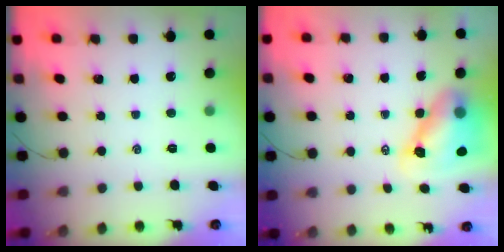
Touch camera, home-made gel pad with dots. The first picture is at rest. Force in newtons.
{"total": 9.0, "press": 8.6, "slide": 2.4}